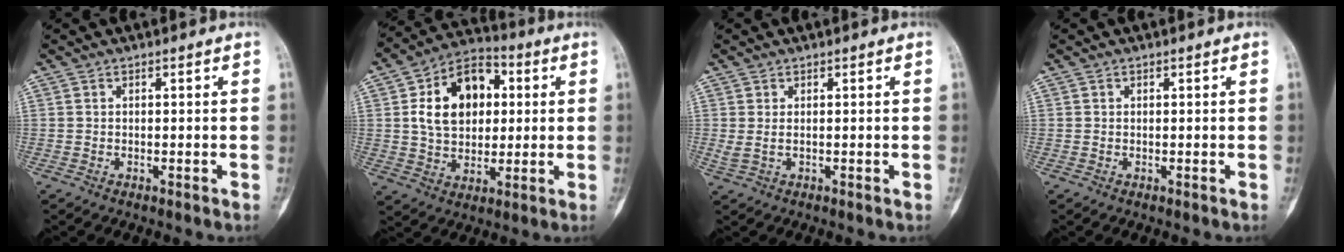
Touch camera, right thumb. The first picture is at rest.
{"total": 15.7, "force": [3.2, 11.0, 10.8], "torque": [-0.144, 0.011, 0.049]}
{"total": 1.5, "force": [0.3, 0.6, 1.3], "torque": [-0.035, 0.004, 0.013]}
{"total": 0.0}